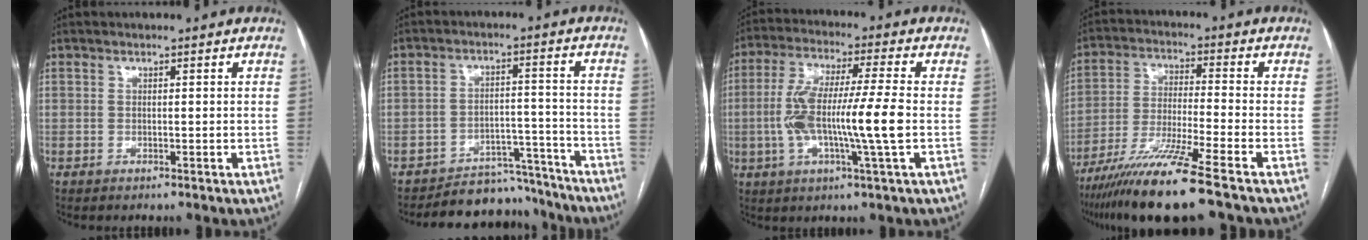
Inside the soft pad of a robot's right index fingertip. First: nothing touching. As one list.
[{"total": 10.7, "force": [-10.0, 3.8, -0.6], "torque": [0.036, 0.042, -0.139]}, {"total": 13.0, "force": [-1.5, 0.4, 12.9], "torque": [-0.253, 0.007, -0.034]}, {"total": 12.8, "force": [-9.3, -1.3, 8.8], "torque": [-0.166, -0.039, -0.166]}]